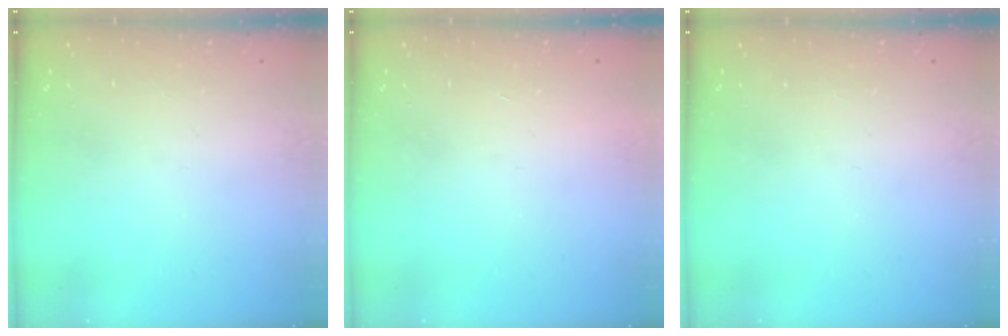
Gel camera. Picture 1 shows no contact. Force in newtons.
{"total": 1.7, "press": 1.7, "slide": 0.1}
{"total": 0.0}